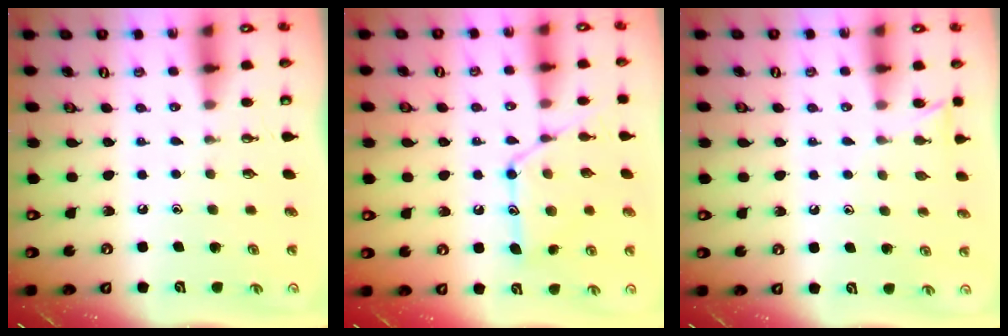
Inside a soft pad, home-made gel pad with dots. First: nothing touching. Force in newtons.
{"total": 12.5, "press": 12.5, "slide": 0.6}
{"total": 5.4, "press": 5.4, "slide": 0.6}